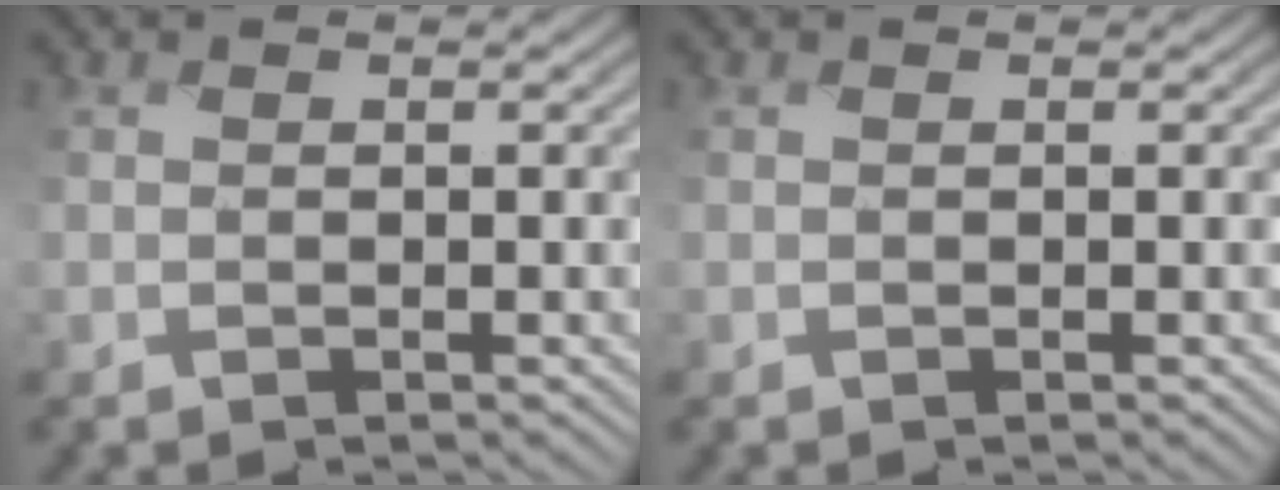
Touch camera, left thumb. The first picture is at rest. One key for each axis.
{"total": 0.0}